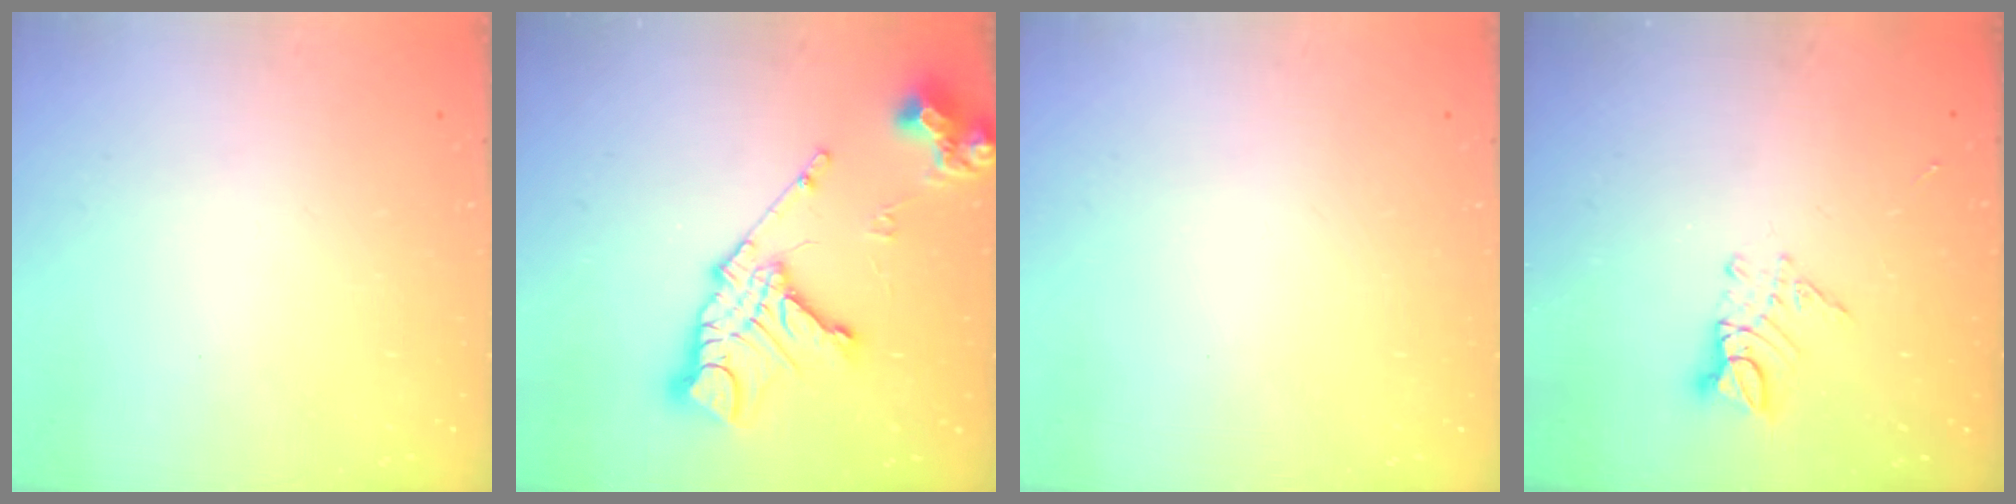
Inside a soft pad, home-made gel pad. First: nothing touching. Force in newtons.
{"total": 17.1, "press": 17.0, "slide": 1.8}
{"total": 0.0}
{"total": 5.6, "press": 5.6, "slide": 0.3}